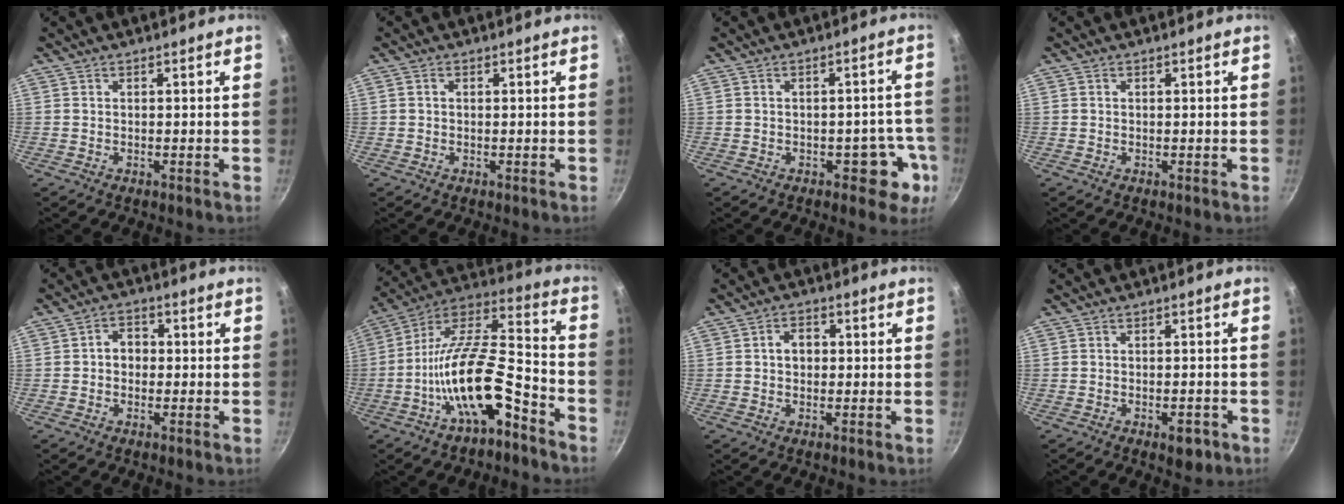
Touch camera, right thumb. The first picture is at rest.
{"total": 0.9, "force": [0.3, 0.7, 0.6], "torque": [-0.010, 0.004, 0.005]}
{"total": 6.5, "force": [-2.4, 4.2, 4.3], "torque": [0.001, 0.030, -0.019]}
{"total": 0.0}
{"total": 4.2, "force": [-0.1, 3.5, 2.4], "torque": [-0.014, 0.012, -0.008]}
{"total": 19.0, "force": [-8.6, 7.0, 15.4], "torque": [-0.261, 0.062, -0.162]}
{"total": 3.8, "force": [0.3, 3.0, 2.4], "torque": [-0.021, 0.010, 0.001]}
{"total": 3.7, "force": [-1.8, 1.9, 2.6], "torque": [-0.024, 0.013, -0.015]}